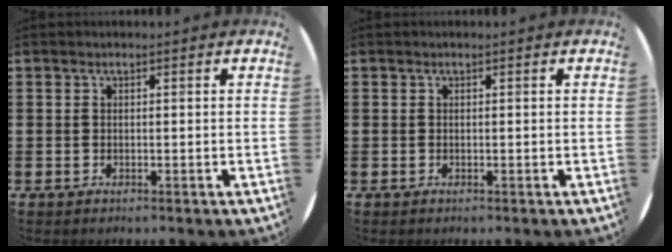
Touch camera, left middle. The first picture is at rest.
{"total": 0.0}